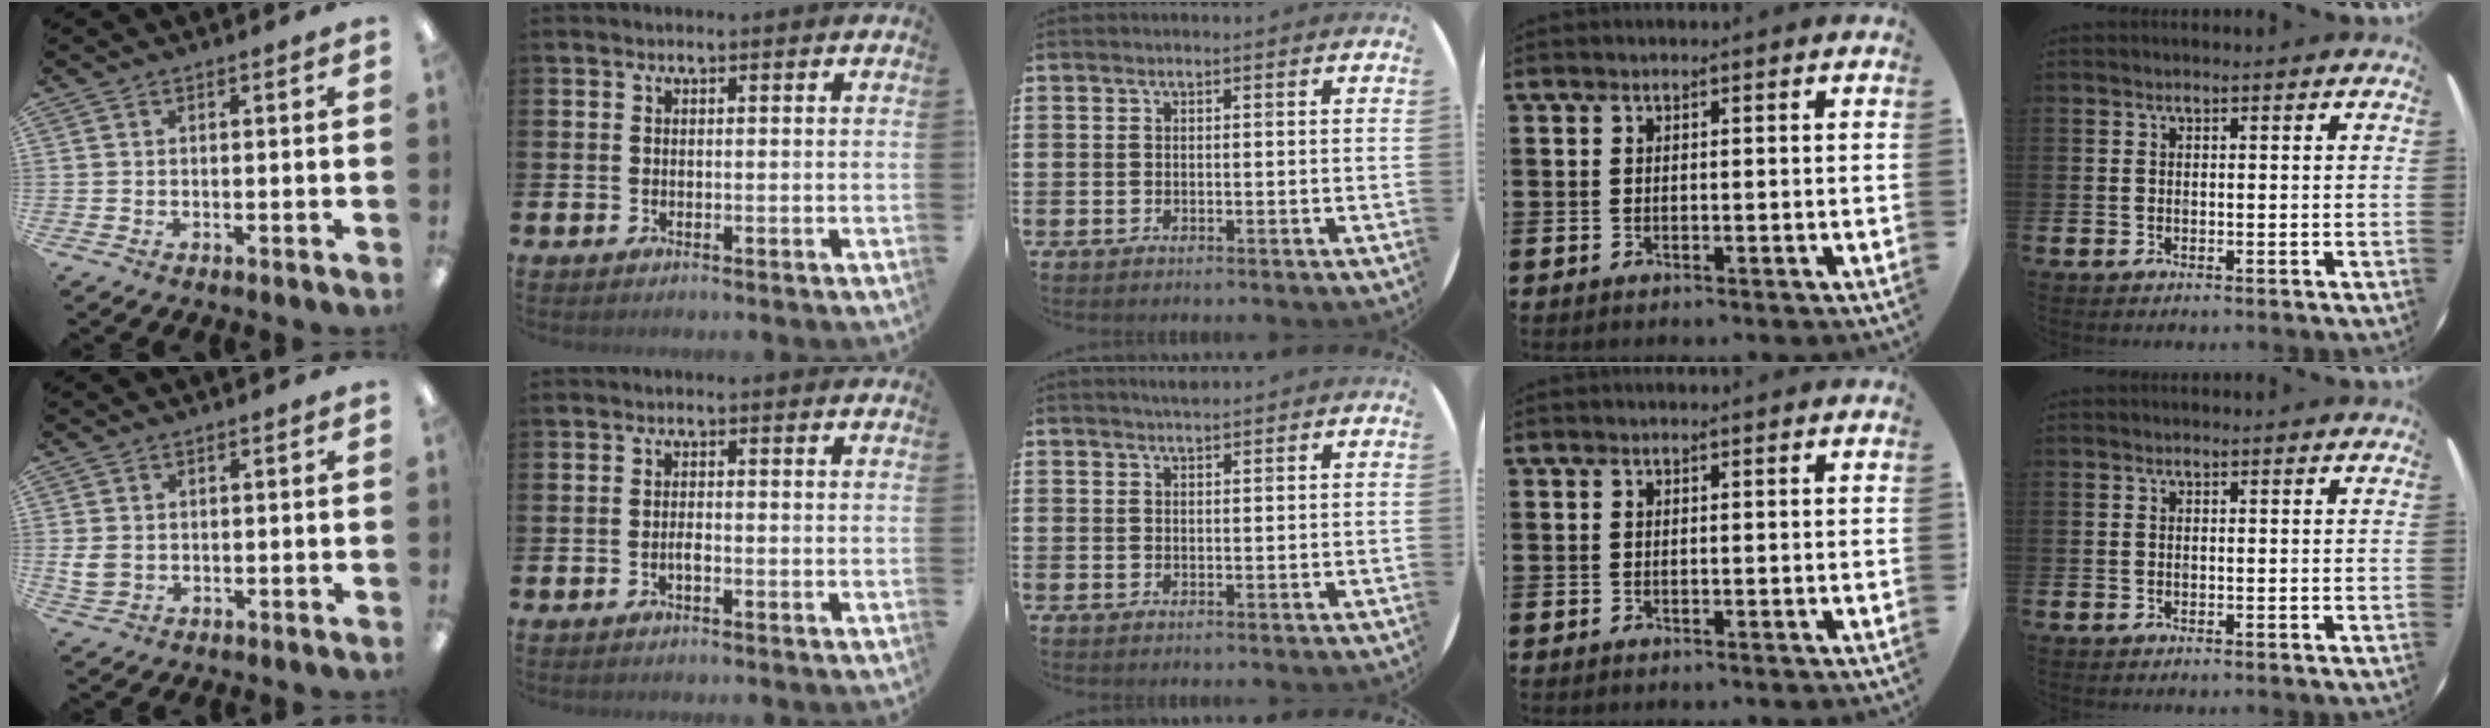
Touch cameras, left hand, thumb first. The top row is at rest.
{"thumb": {"total": 3.5, "force": [0.6, 2.9, 1.9], "torque": [-0.035, 0.000, 0.011]}, "index": {"total": 1.2, "force": [-0.6, 0.3, 0.9], "torque": [-0.013, -0.003, -0.012]}, "middle": {"total": 1.4, "force": [1.3, -0.1, 0.3], "torque": [-0.006, 0.001, 0.025]}}